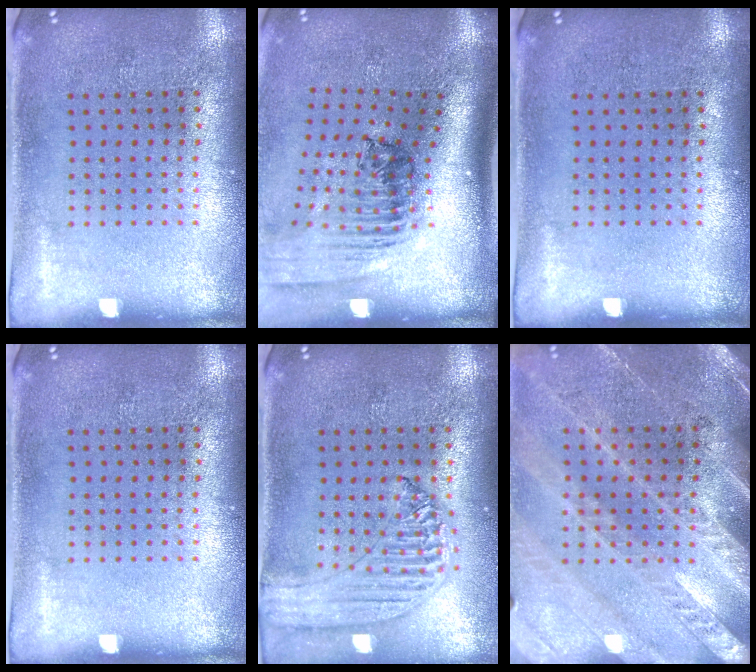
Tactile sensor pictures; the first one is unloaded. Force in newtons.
{"total": 2.5, "press": 1.8, "slide": 1.8}
{"total": 0.0}
{"total": 0.0}
{"total": 1.3, "press": 1.2, "slide": 0.2}
{"total": 2.9, "press": 2.7, "slide": 1.2}